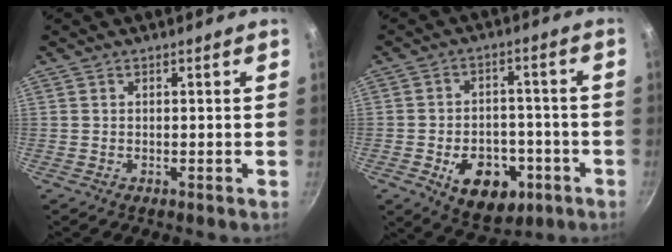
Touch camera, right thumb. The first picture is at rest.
{"total": 12.9, "force": [-4.8, 8.6, 8.2], "torque": [-0.081, 0.020, -0.060]}